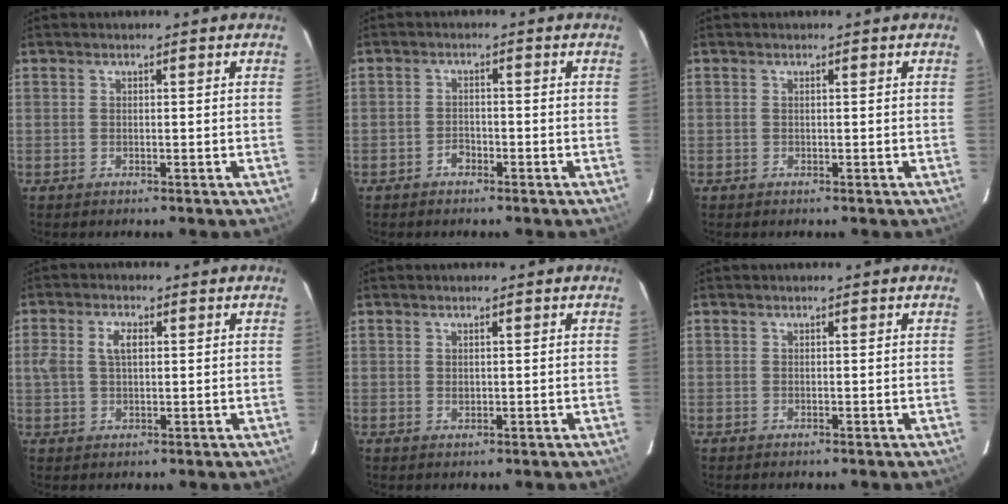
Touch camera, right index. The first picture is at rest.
{"total": 2.0, "force": [-1.5, 1.2, 0.7], "torque": [-0.012, 0.006, -0.024]}
{"total": 0.0}
{"total": 4.3, "force": [0.9, 2.4, 3.5], "torque": [-0.067, 0.011, 0.018]}
{"total": 0.8, "force": [0.3, 0.6, 0.5], "torque": [-0.008, 0.002, 0.007]}
{"total": 0.0}